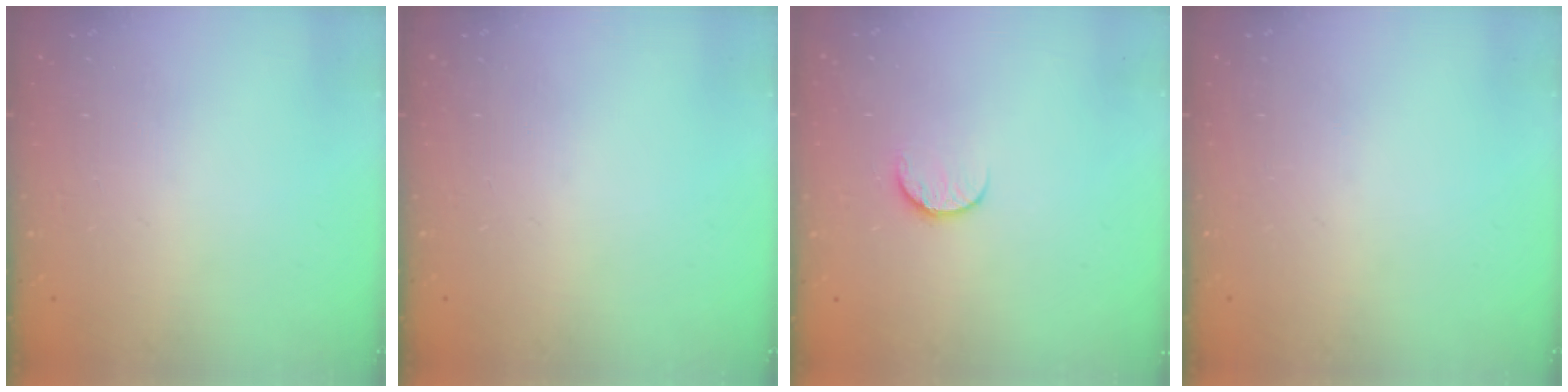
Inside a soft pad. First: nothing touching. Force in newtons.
{"total": 0.0}
{"total": 7.1, "press": 7.1, "slide": 0.7}
{"total": 0.0}